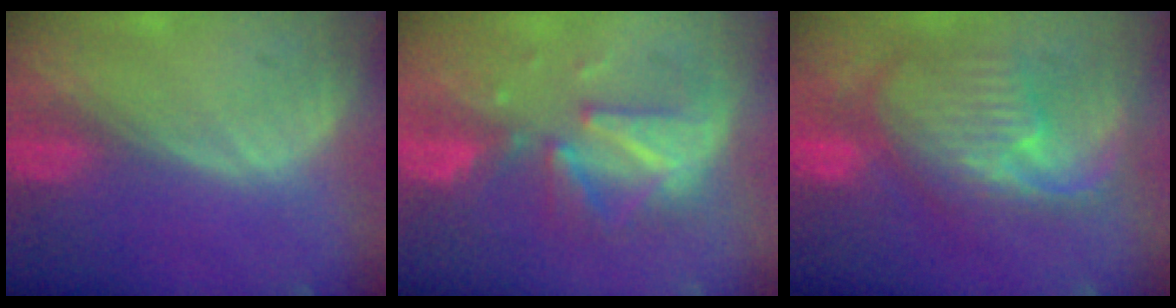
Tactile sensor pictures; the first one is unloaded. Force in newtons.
{"total": 8.1, "press": 8.1, "slide": 0.8}
{"total": 10.9, "press": 9.6, "slide": 5.1}